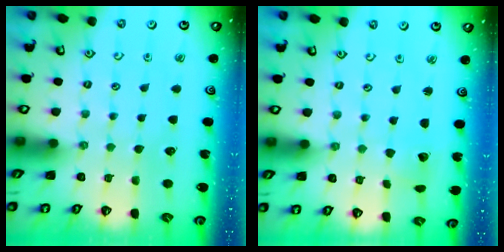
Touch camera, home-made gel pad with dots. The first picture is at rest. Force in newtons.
{"total": 2.4, "press": 2.4, "slide": 0.2}